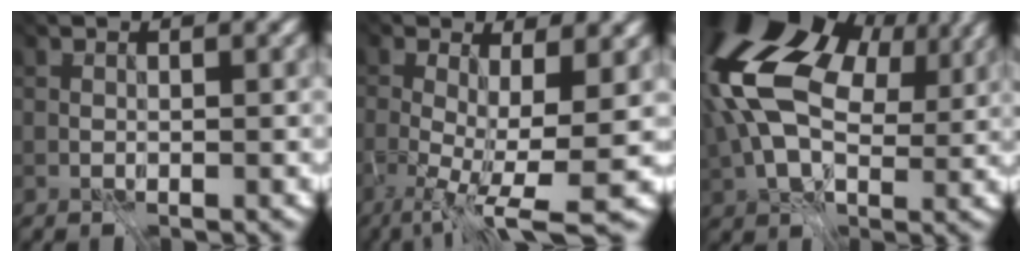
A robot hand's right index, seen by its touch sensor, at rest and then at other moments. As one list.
[{"total": 10.1, "force": [-3.1, 2.9, 9.1], "torque": [-0.122, -0.024, -0.013]}, {"total": 13.9, "force": [3.5, 8.8, 10.2], "torque": [-0.198, 0.011, 0.100]}]